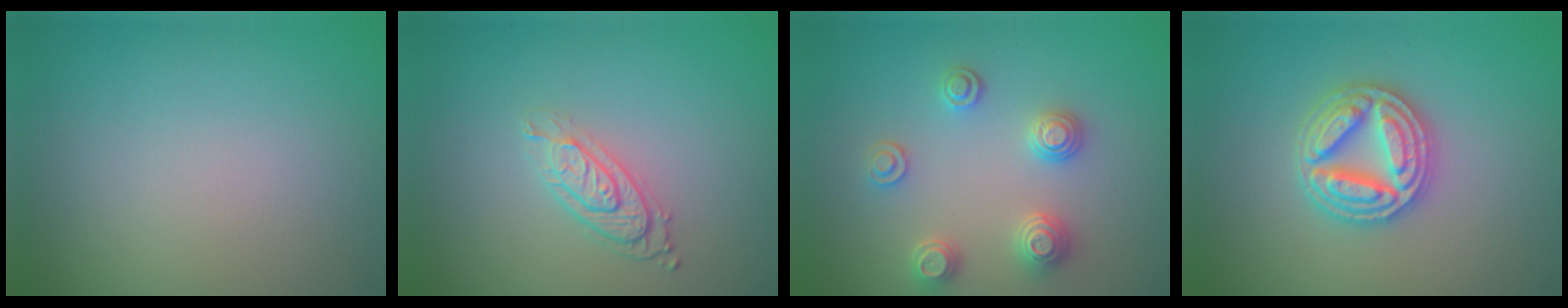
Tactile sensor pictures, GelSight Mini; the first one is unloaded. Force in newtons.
{"total": 3.2, "press": 2.3, "slide": 2.2}
{"total": 3.2, "press": 3.1, "slide": 0.9}
{"total": 4.5, "press": 4.4, "slide": 0.7}